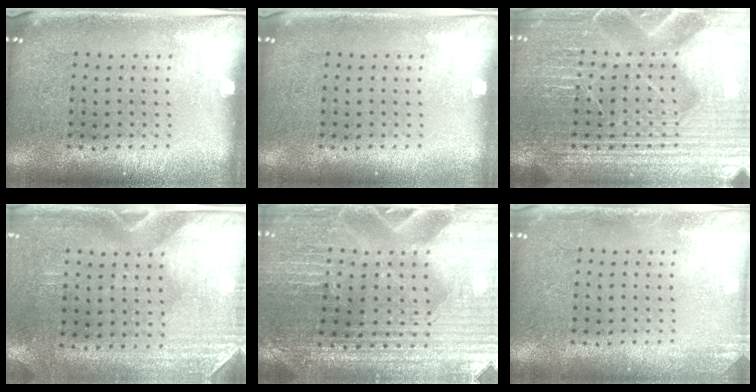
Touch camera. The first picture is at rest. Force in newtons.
{"total": 0.0}
{"total": 7.6, "press": 7.5, "slide": 0.9}
{"total": 2.9, "press": 2.5, "slide": 1.5}
{"total": 3.5, "press": 3.4, "slide": 0.3}
{"total": 1.3, "press": 1.3, "slide": 0.1}